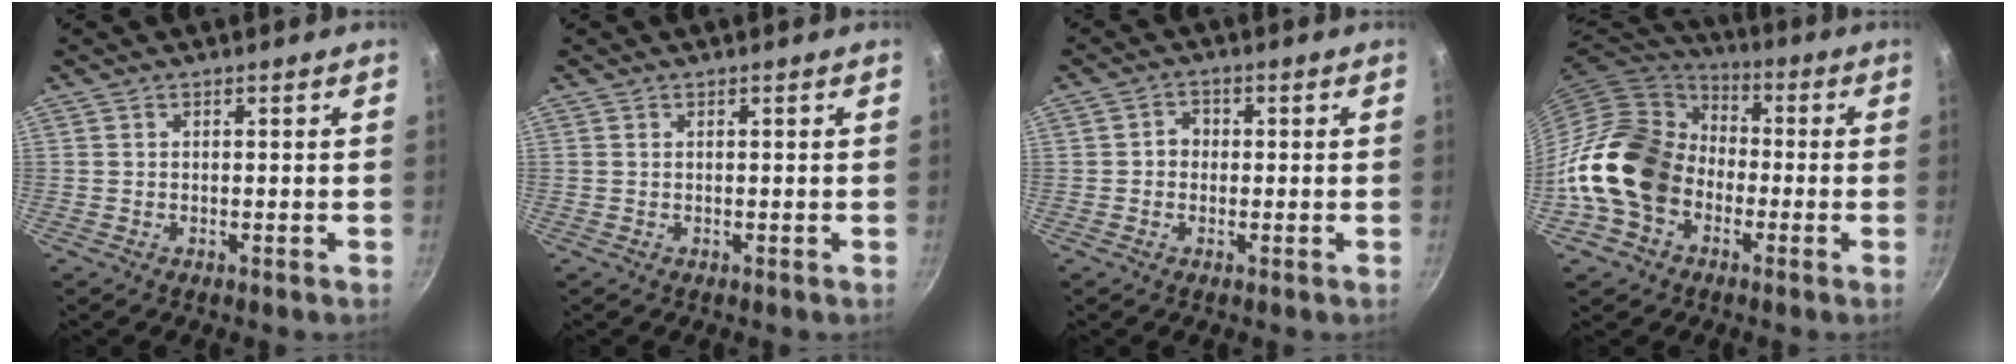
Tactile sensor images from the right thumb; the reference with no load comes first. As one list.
[{"total": 0.0}, {"total": 2.8, "force": [-0.2, 2.5, 1.2], "torque": [-0.001, 0.010, -0.007]}, {"total": 18.3, "force": [-3.7, 14.6, 10.5], "torque": [-0.160, 0.047, -0.075]}]